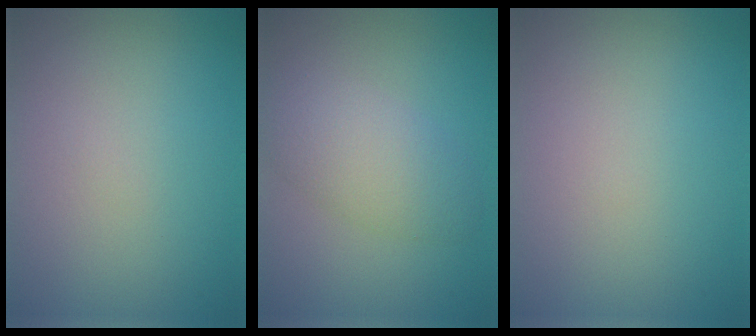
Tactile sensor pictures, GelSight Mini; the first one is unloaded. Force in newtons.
{"total": 3.9, "press": 3.9, "slide": 0.2}
{"total": 0.0}